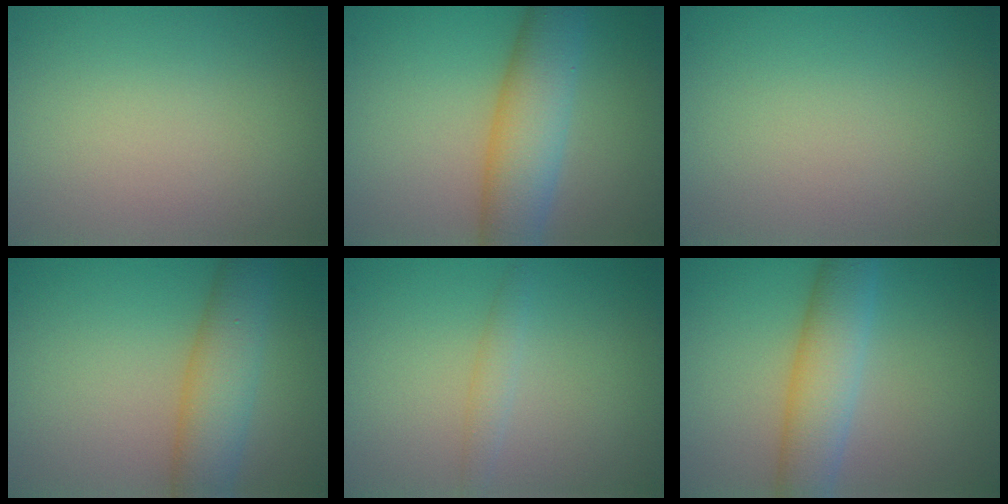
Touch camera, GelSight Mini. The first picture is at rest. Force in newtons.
{"total": 6.8, "press": 6.8, "slide": 0.1}
{"total": 0.0}
{"total": 5.6, "press": 5.6, "slide": 0.2}
{"total": 1.3, "press": 1.3, "slide": 0.1}
{"total": 5.4, "press": 5.4, "slide": 0.1}